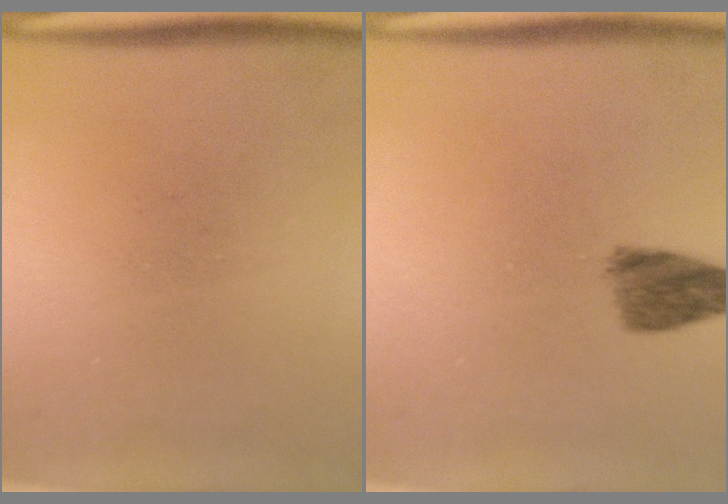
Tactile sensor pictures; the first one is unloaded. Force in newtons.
{"total": 4.2}